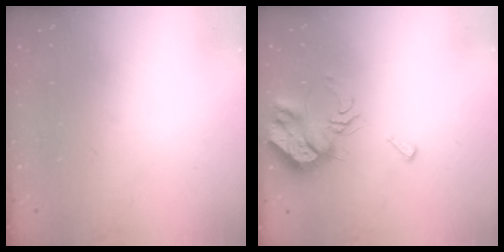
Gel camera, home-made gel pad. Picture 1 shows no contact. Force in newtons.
{"total": 9.4, "press": 9.3, "slide": 1.0}